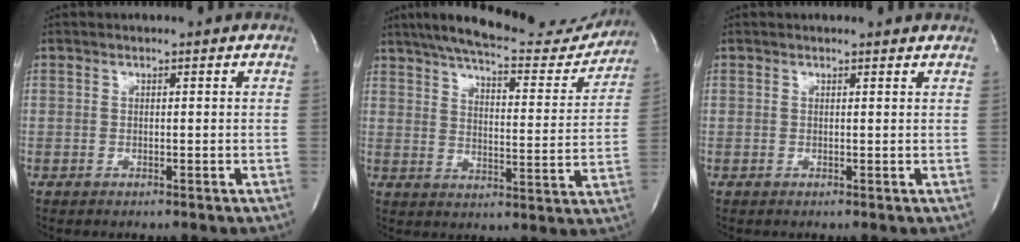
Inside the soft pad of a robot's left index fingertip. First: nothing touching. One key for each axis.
{"total": 21.8, "fx": 19.3, "fy": 4.6, "fz": 9.1, "tx": -0.143, "ty": -0.018, "tz": 0.248}
{"total": 1.8, "fx": 1.7, "fy": 0.3, "fz": 0.0, "tx": -0.009, "ty": -0.003, "tz": 0.009}